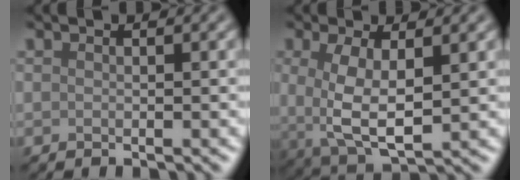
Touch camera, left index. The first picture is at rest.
{"total": 5.6, "force": [0.5, 2.4, 5.0], "torque": [-0.107, -0.006, 0.014]}